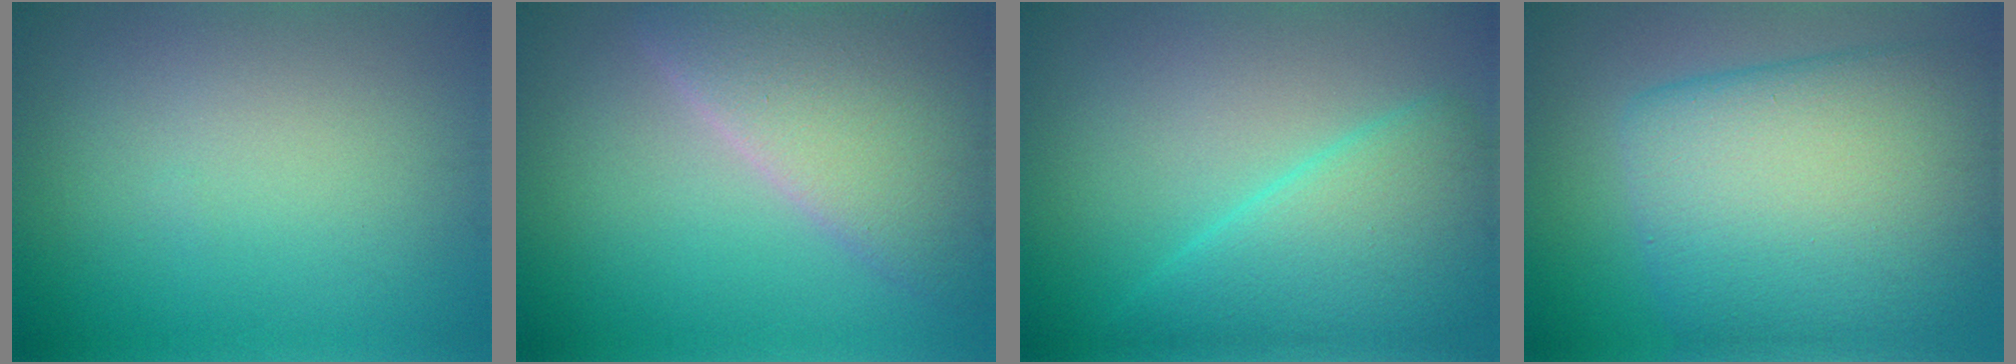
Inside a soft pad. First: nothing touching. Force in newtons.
{"total": 7.4, "press": 7.3, "slide": 0.5}
{"total": 5.9, "press": 5.9, "slide": 0.2}
{"total": 12.5, "press": 12.5, "slide": 0.3}